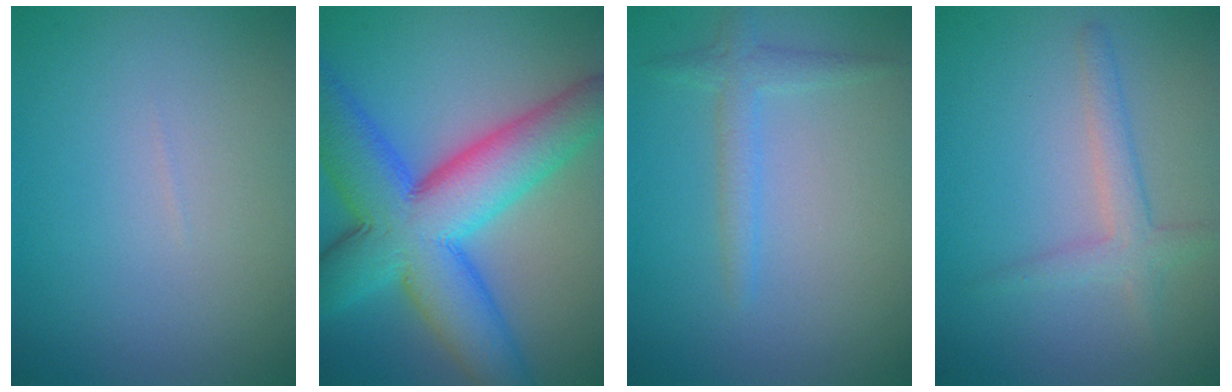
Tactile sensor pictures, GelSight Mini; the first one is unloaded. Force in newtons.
{"total": 12.6, "press": 12.6, "slide": 0.2}
{"total": 1.9, "press": 1.9, "slide": 0.1}
{"total": 1.7, "press": 1.7, "slide": 0.2}